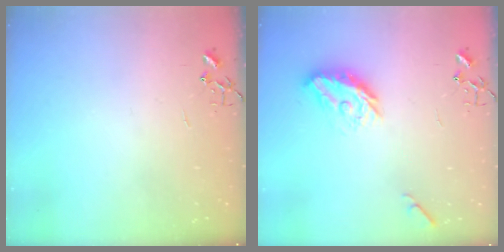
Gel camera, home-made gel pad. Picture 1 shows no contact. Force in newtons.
{"total": 11.3, "press": 11.3, "slide": 0.6}